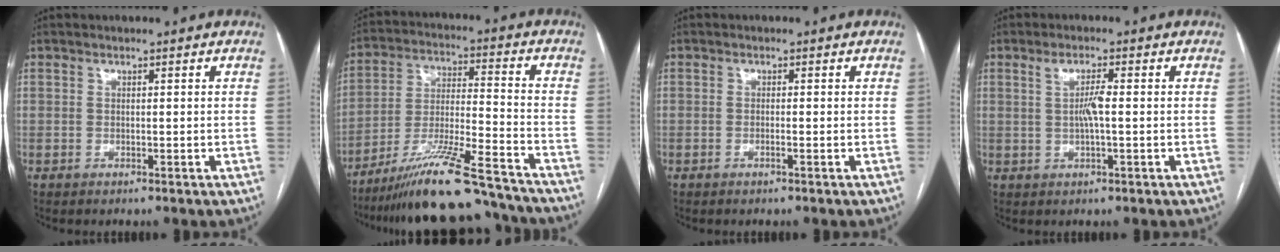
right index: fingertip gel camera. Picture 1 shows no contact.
{"total": 18.7, "force": [-16.1, 1.0, 9.6], "torque": [-0.176, -0.005, -0.273]}
{"total": 0.6, "force": [-0.3, -0.1, 0.5], "torque": [-0.010, 0.000, -0.005]}
{"total": 3.1, "force": [0.3, 0.2, 3.1], "torque": [-0.062, 0.002, 0.007]}